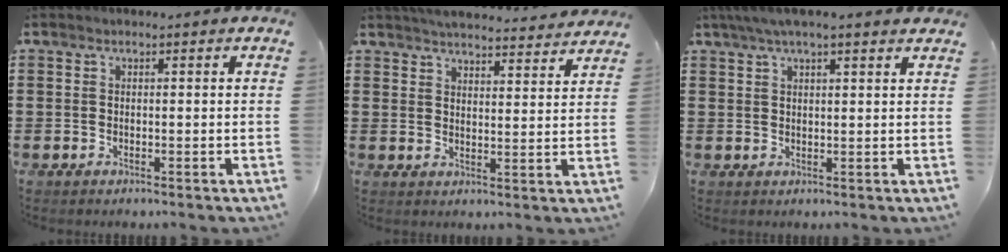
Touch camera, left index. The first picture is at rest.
{"total": 4.4, "force": [4.4, -0.2, 0.3], "torque": [-0.022, -0.028, 0.076]}
{"total": 3.7, "force": [2.8, 0.9, 2.3], "torque": [-0.050, 0.003, 0.050]}